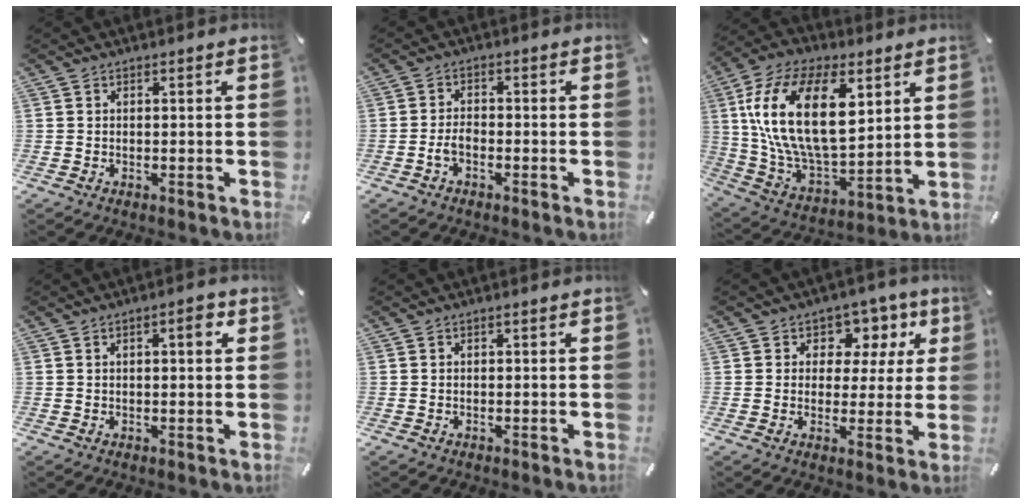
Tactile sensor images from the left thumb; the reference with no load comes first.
{"total": 2.9, "force": [-1.7, 1.4, 1.9], "torque": [-0.037, 0.008, -0.031]}
{"total": 24.0, "force": [7.4, 13.4, 18.5], "torque": [-0.389, -0.027, 0.126]}
{"total": 3.8, "force": [1.2, 1.3, 3.3], "torque": [-0.049, 0.001, 0.013]}
{"total": 0.6, "force": [0.0, 0.3, 0.6], "torque": [-0.011, 0.002, 0.000]}
{"total": 8.5, "force": [3.0, 7.0, 3.8], "torque": [-0.051, -0.018, 0.051]}